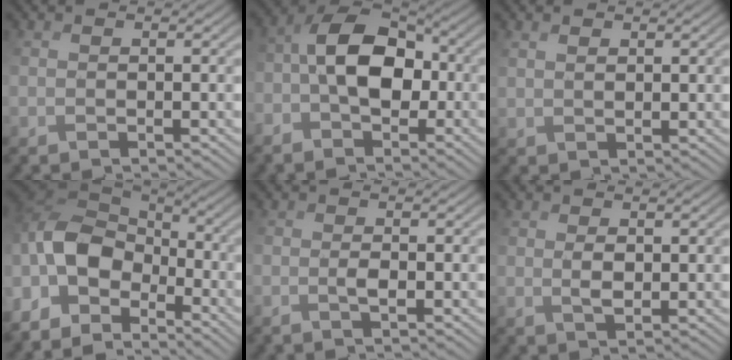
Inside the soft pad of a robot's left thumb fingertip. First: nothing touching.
{"total": 8.0, "force": [-1.1, 4.4, 6.6], "torque": [-0.133, 0.015, -0.030]}
{"total": 2.2, "force": [2.2, 0.4, 0.1], "torque": [-0.004, 0.008, 0.048]}
{"total": 10.6, "force": [-3.1, 5.6, 8.4], "torque": [-0.191, 0.008, -0.071]}
{"total": 1.5, "force": [-0.3, -0.1, 1.4], "torque": [-0.026, 0.009, -0.003]}
{"total": 1.9, "force": [1.0, 0.6, 1.5], "torque": [-0.034, 0.006, 0.025]}